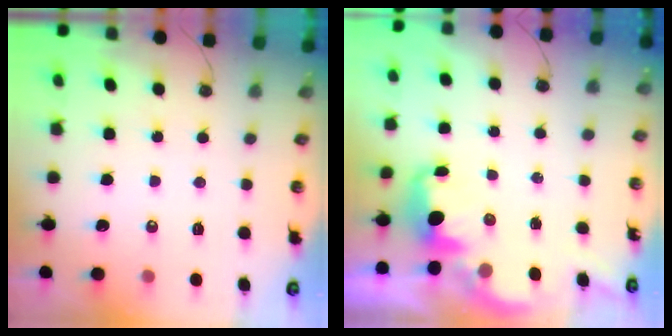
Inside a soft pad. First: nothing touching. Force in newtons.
{"total": 2.6, "press": 2.6, "slide": 0.4}